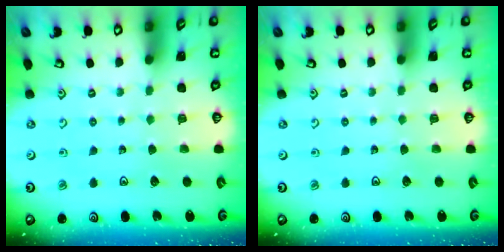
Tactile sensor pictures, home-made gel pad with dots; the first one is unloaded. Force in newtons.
{"total": 0.0}